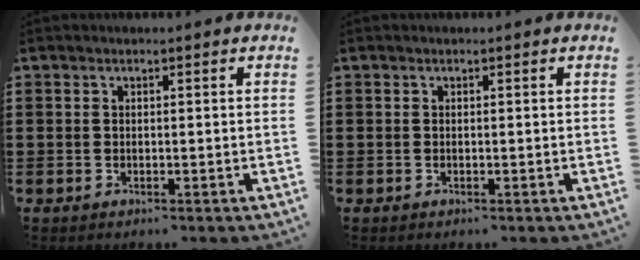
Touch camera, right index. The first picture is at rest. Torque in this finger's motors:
{"motor_torque": [0.98, 1.10, 0.08, 0.02]}